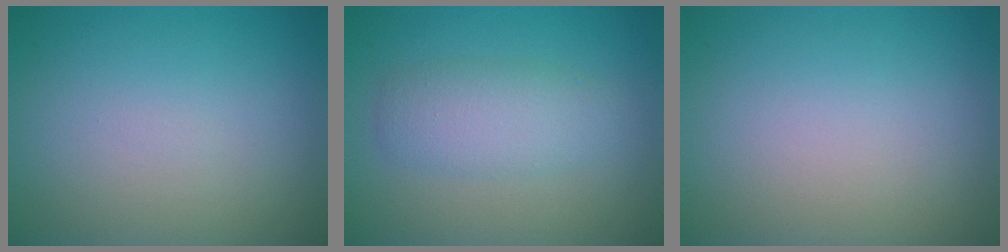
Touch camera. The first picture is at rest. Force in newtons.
{"total": 2.3, "press": 2.3, "slide": 0.2}
{"total": 0.0}